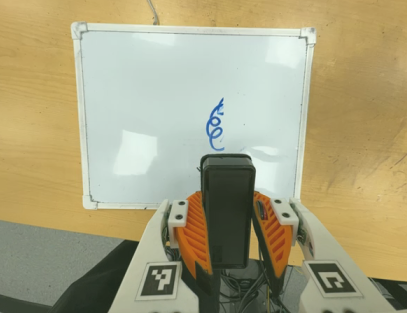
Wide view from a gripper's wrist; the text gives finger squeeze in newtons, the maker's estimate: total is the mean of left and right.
{"total": 6.3, "left": 5.2, "right": 7.3}